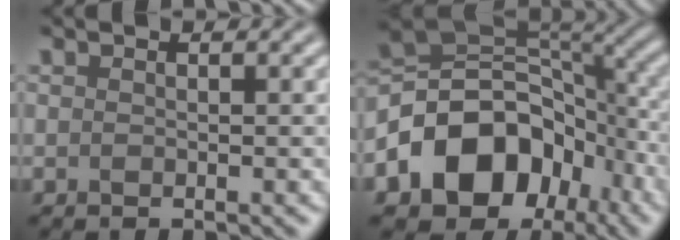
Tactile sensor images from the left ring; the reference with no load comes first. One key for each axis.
{"total": 10.9, "fx": -4.5, "fy": 8.2, "fz": 5.6, "tx": -0.089, "ty": 0.008, "tz": -0.088}